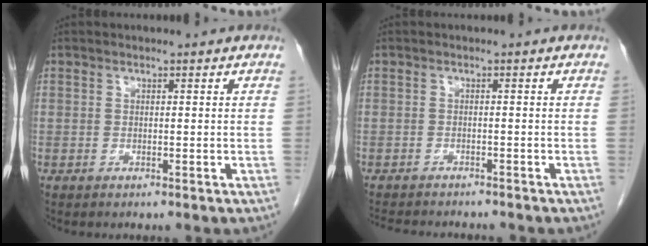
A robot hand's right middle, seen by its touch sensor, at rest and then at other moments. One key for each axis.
{"total": 7.7, "fx": -7.1, "fy": 1.5, "fz": 2.6, "tx": -0.040, "ty": -0.007, "tz": -0.098}